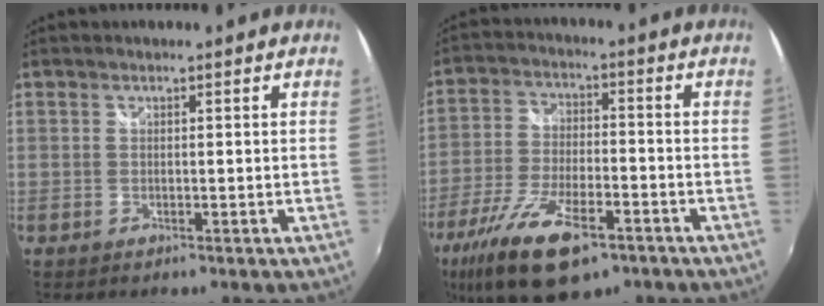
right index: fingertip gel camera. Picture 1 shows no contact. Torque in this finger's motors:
{"motor_torque": [1.56, -0.58, 0.73, 0.13]}